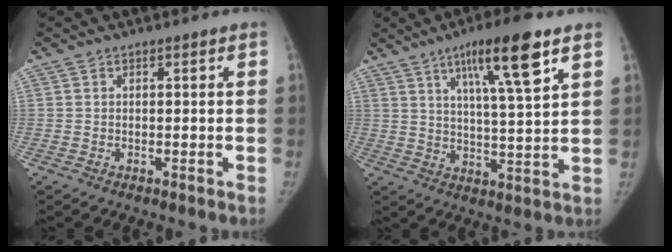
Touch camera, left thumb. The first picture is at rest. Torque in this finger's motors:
{"motor_torque": [0.07, 0.09, 1.00, -0.73, 0.38]}